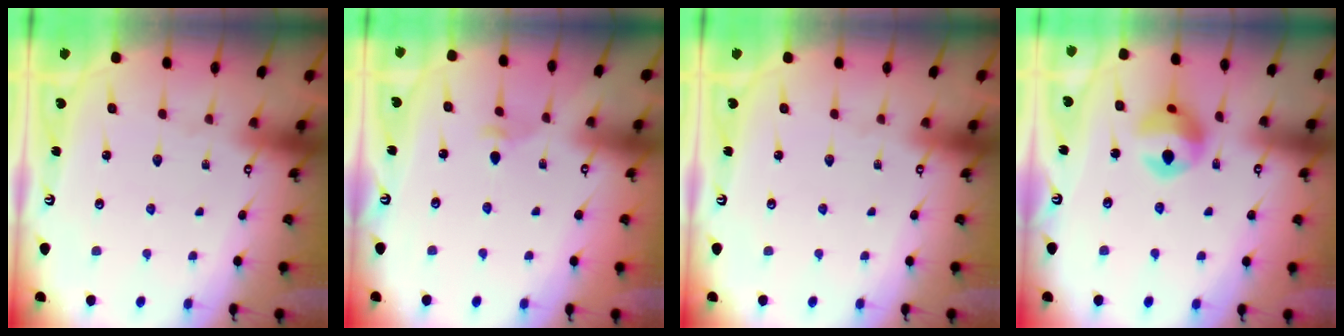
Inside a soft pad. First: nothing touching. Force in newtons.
{"total": 2.5, "press": 2.4, "slide": 0.6}
{"total": 0.0}
{"total": 11.8, "press": 11.7, "slide": 1.0}